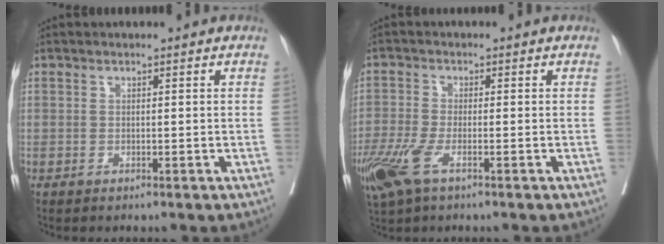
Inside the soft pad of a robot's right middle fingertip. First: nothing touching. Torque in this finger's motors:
{"motor_torque": [1.21, -0.63, 0.24, 0.08]}